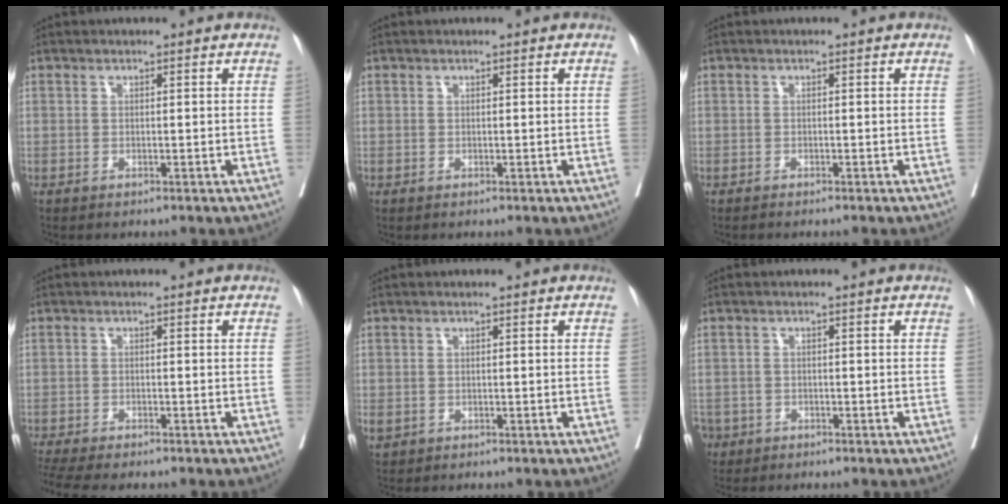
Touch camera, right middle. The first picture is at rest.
{"total": 0.0}
{"total": 1.3, "force": [-1.2, 0.1, 0.6], "torque": [-0.011, -0.002, -0.016]}
{"total": 9.5, "force": [-8.0, 1.9, 4.7], "torque": [-0.083, -0.005, -0.122]}
{"total": 1.3, "force": [-0.4, 1.1, 0.6], "torque": [-0.017, 0.000, -0.001]}
{"total": 5.2, "force": [-3.2, 3.9, 1.0], "torque": [-0.035, 0.001, -0.058]}